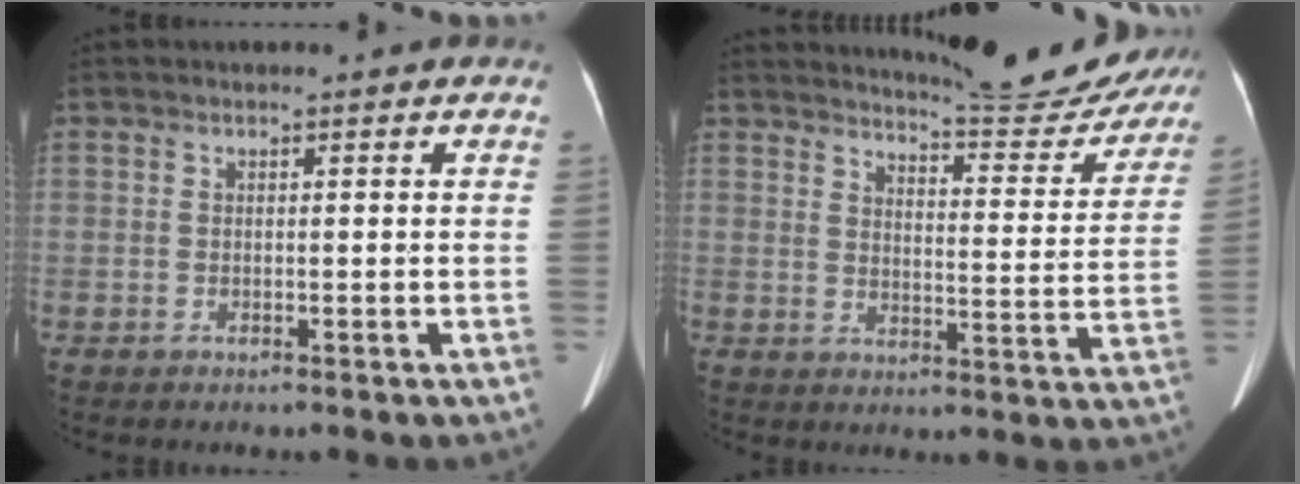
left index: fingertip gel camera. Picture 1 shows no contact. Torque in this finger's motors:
{"motor_torque": [-0.12, -1.64, -0.07, 0.00]}